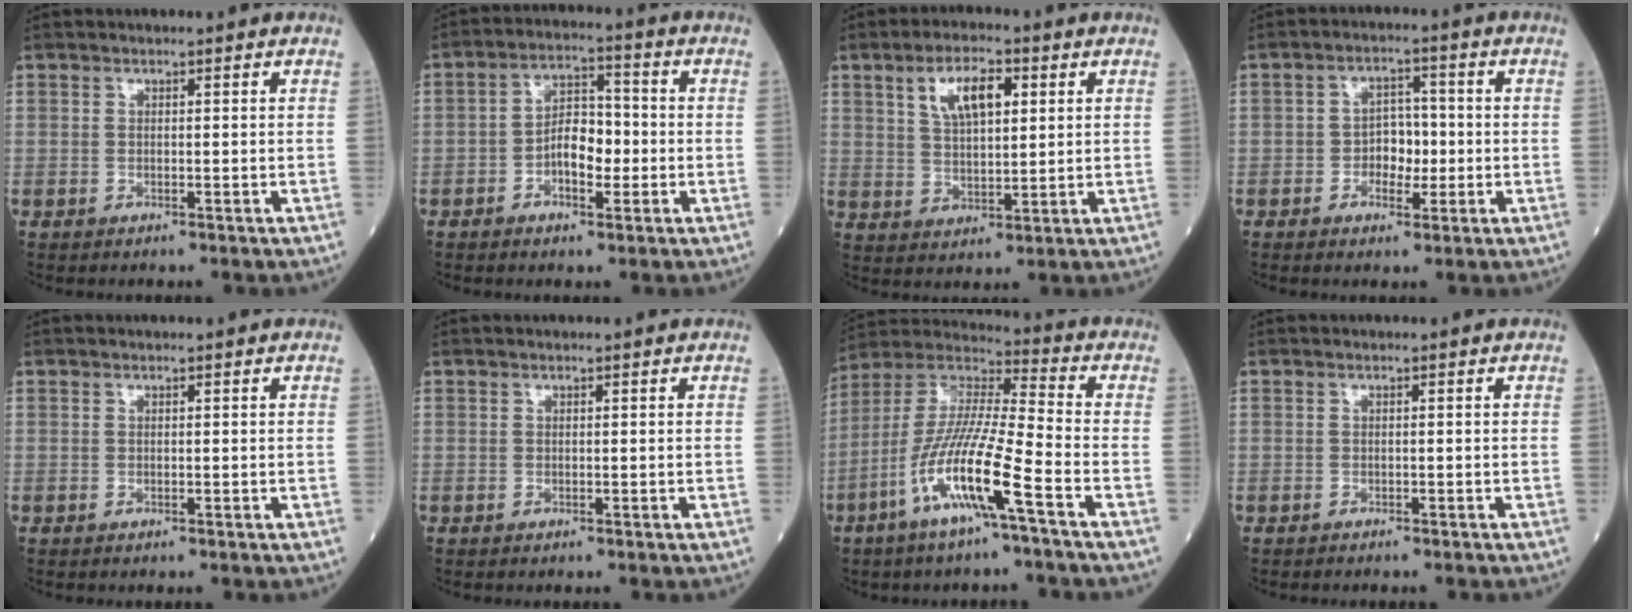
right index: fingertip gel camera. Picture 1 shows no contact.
{"total": 6.6, "force": [-1.6, 3.3, 5.5], "torque": [-0.097, 0.017, -0.031]}
{"total": 7.7, "force": [3.1, 3.0, 6.3], "torque": [-0.117, 0.010, 0.060]}
{"total": 6.1, "force": [-1.1, 3.5, 4.8], "torque": [-0.078, 0.016, -0.021]}
{"total": 0.0}
{"total": 0.0}
{"total": 14.5, "force": [-6.4, 0.4, 12.9], "torque": [-0.267, -0.008, -0.131]}
{"total": 0.6, "force": [-0.6, 0.3, 0.0], "torque": [-0.007, 0.001, -0.013]}